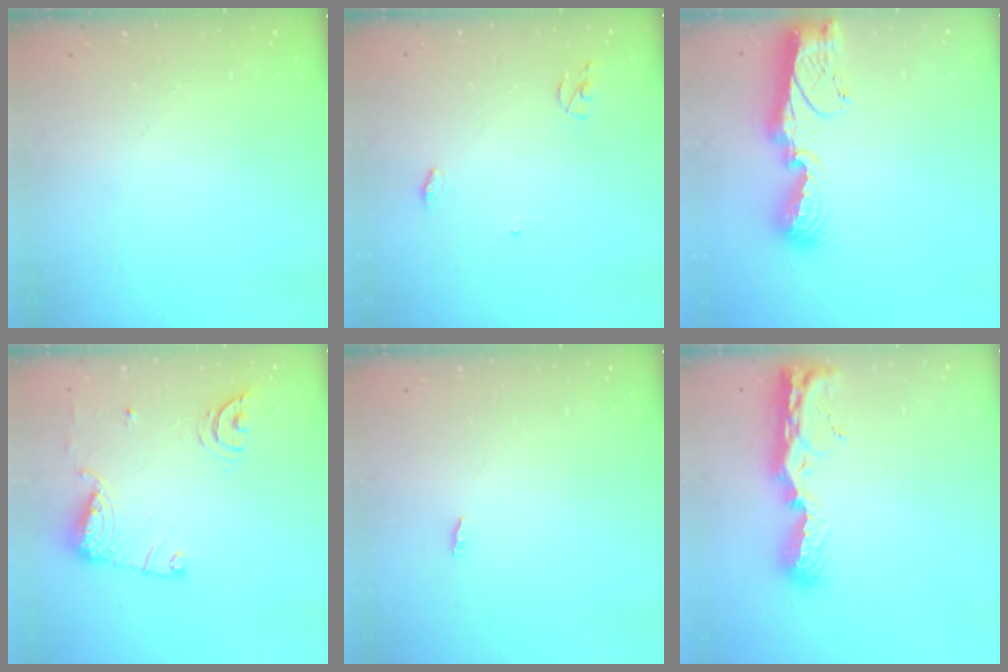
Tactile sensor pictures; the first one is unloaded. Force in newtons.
{"total": 3.7, "press": 3.7, "slide": 0.2}
{"total": 11.3, "press": 11.2, "slide": 1.0}
{"total": 12.2, "press": 12.2, "slide": 1.2}
{"total": 1.8, "press": 1.8, "slide": 0.2}
{"total": 10.3, "press": 10.2, "slide": 1.2}